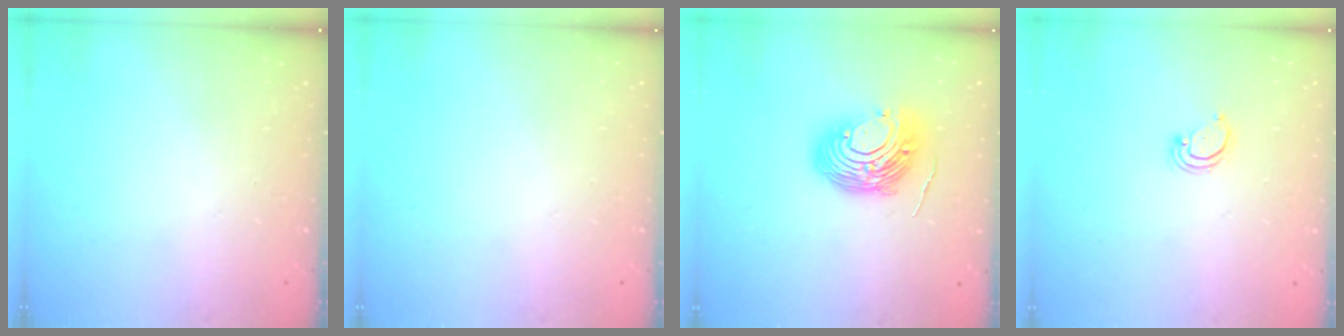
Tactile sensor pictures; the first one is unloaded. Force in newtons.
{"total": 0.0}
{"total": 13.4, "press": 13.3, "slide": 1.5}
{"total": 2.3, "press": 2.3, "slide": 0.2}